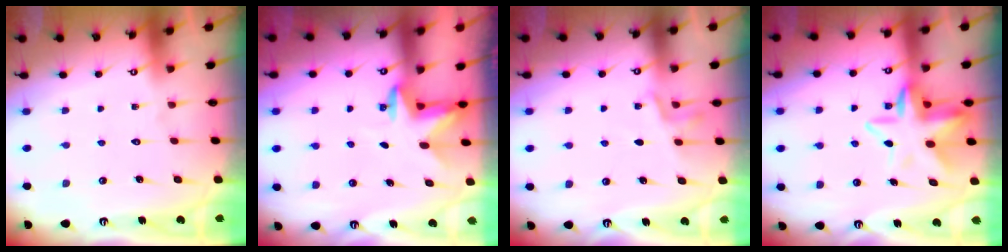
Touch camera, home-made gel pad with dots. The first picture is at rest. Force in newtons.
{"total": 3.1, "press": 3.0, "slide": 0.7}
{"total": 4.7, "press": 4.2, "slide": 2.0}
{"total": 11.0, "press": 10.7, "slide": 2.7}